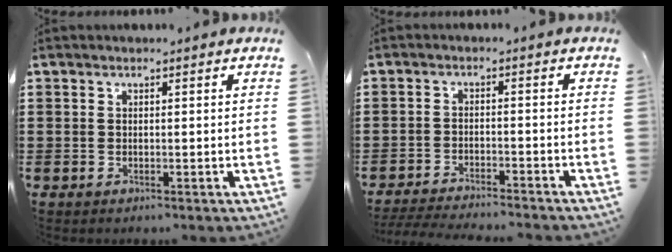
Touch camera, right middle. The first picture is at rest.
{"total": 3.6, "force": [-3.5, -0.1, 0.6], "torque": [-0.018, -0.005, -0.075]}